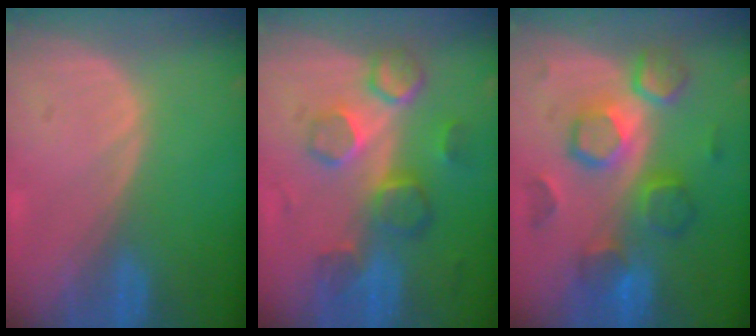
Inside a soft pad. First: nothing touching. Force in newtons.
{"total": 8.7, "press": 8.0, "slide": 3.5}
{"total": 9.1, "press": 9.1, "slide": 0.3}